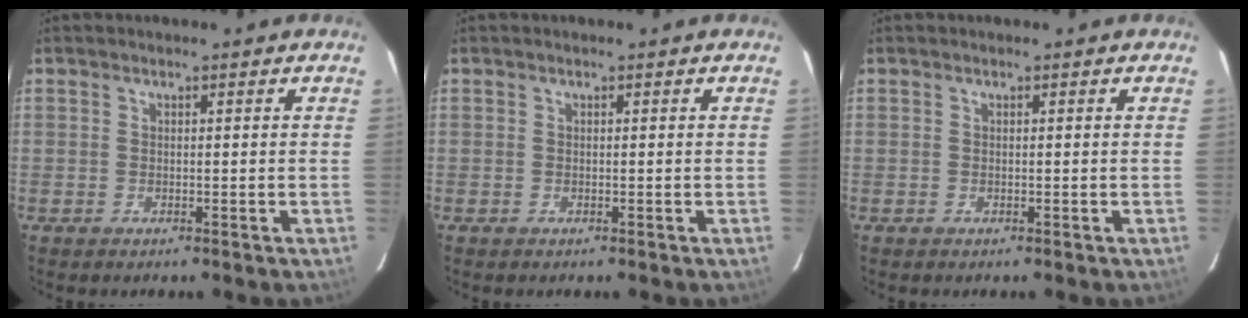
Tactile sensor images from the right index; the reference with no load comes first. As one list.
[{"total": 0.0}, {"total": 0.0}]